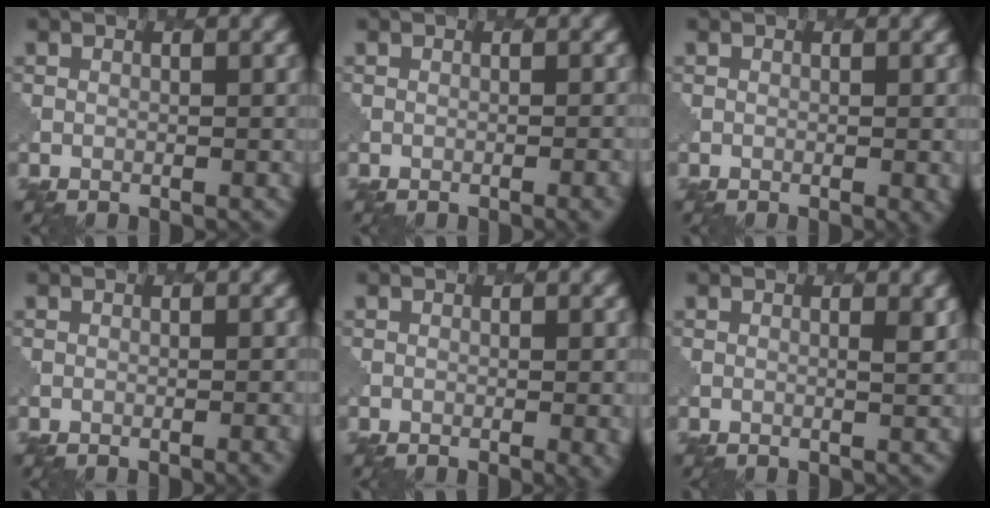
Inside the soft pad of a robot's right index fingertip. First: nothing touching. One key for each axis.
{"total": 2.5, "fx": -1.3, "fy": 0.8, "fz": 2.0, "tx": -0.007, "ty": 0.008, "tz": -0.012}
{"total": 1.5, "fx": -0.5, "fy": 0.2, "fz": 1.3, "tx": -0.018, "ty": 0.000, "tz": -0.008}
{"total": 2.2, "fx": -1.0, "fy": 0.7, "fz": 1.8, "tx": -0.007, "ty": 0.005, "tz": -0.008}
{"total": 2.3, "fx": -0.9, "fy": 0.5, "fz": 2.1, "tx": -0.024, "ty": -0.001, "tz": -0.010}
{"total": 1.2, "fx": 0.4, "fy": 0.2, "fz": 1.1, "tx": -0.017, "ty": -0.001, "tz": 0.004}